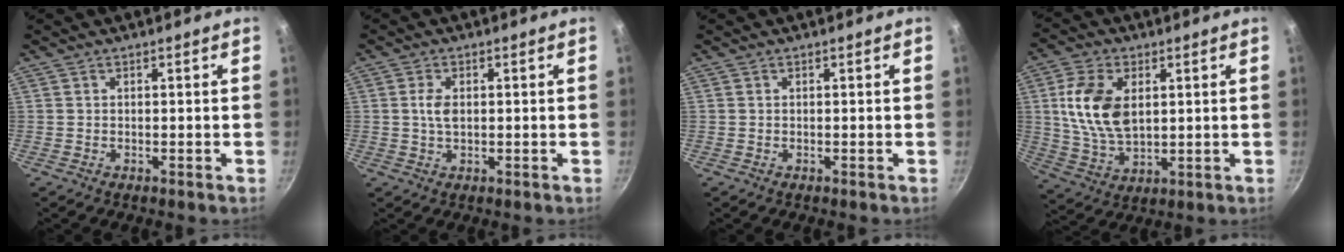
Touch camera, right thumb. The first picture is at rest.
{"total": 3.1, "force": [0.3, 1.8, 2.5], "torque": [-0.046, 0.003, 0.005]}
{"total": 0.0}
{"total": 12.8, "force": [2.6, 7.8, 9.8], "torque": [-0.179, -0.014, 0.055]}